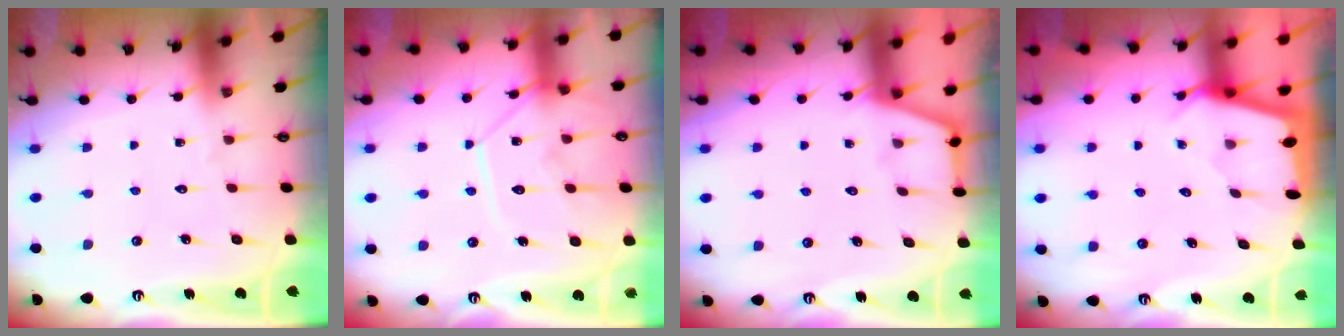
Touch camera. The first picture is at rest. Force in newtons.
{"total": 11.2, "press": 11.1, "slide": 1.4}
{"total": 2.1, "press": 2.1, "slide": 0.3}
{"total": 2.1, "press": 2.1, "slide": 0.3}